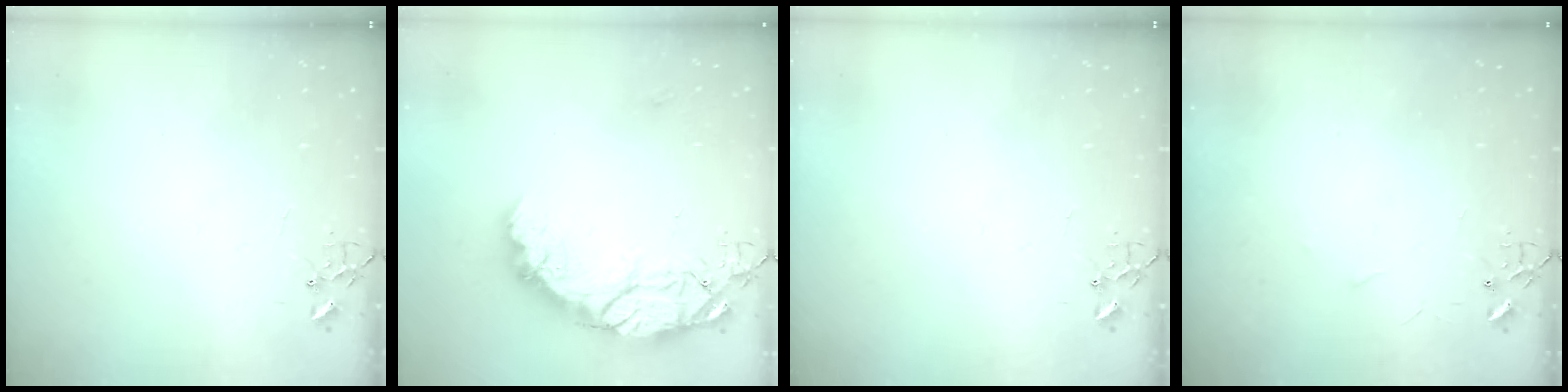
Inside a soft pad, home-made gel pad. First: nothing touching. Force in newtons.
{"total": 19.2, "press": 19.1, "slide": 1.5}
{"total": 0.0}
{"total": 3.4, "press": 3.3, "slide": 0.4}